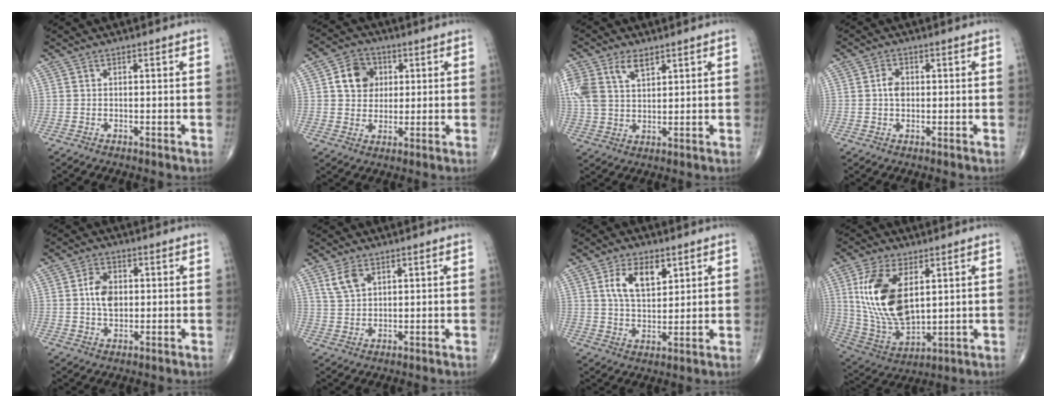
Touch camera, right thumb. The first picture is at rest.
{"total": 8.0, "force": [1.9, 6.7, 4.0], "torque": [-0.036, -0.001, 0.028]}
{"total": 11.2, "force": [5.1, 6.7, 7.4], "torque": [-0.176, -0.001, 0.105]}
{"total": 2.8, "force": [0.2, 1.9, 2.1], "torque": [-0.036, 0.003, -0.001]}
{"total": 5.8, "force": [0.6, 3.8, 4.3], "torque": [-0.072, 0.001, 0.009]}
{"total": 4.5, "force": [2.5, 2.6, 2.8], "torque": [-0.051, -0.006, 0.055]}
{"total": 8.9, "force": [3.7, 4.8, 6.5], "torque": [-0.098, -0.016, 0.070]}
{"total": 18.4, "force": [4.6, 9.6, 14.9], "torque": [-0.288, -0.025, 0.099]}